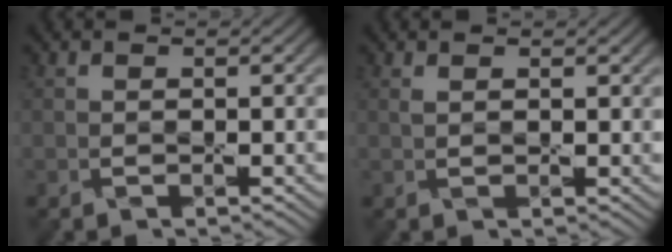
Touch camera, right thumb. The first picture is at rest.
{"total": 1.1, "force": [0.7, 0.4, 0.7], "torque": [-0.020, -0.001, 0.015]}